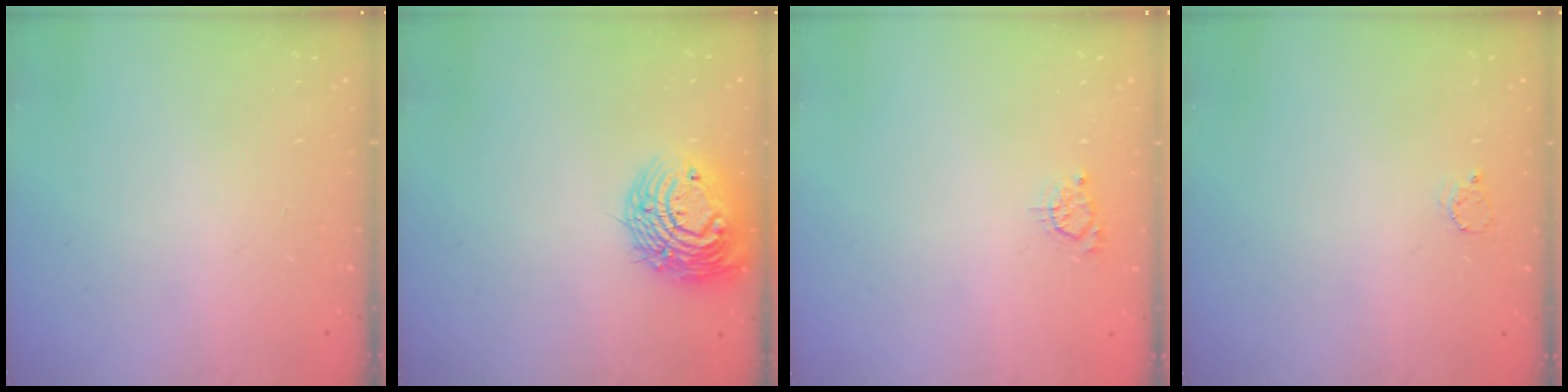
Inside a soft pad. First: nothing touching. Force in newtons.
{"total": 14.7, "press": 14.6, "slide": 1.4}
{"total": 2.9, "press": 2.9, "slide": 0.3}
{"total": 2.4, "press": 2.4, "slide": 0.3}